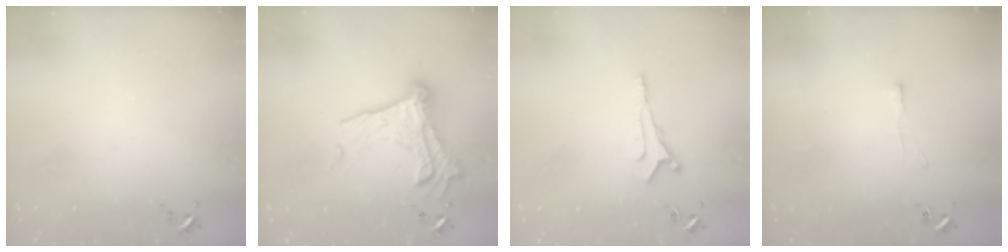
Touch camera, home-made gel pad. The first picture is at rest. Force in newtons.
{"total": 20.9, "press": 20.8, "slide": 1.7}
{"total": 7.1, "press": 7.0, "slide": 0.8}
{"total": 3.3, "press": 3.3, "slide": 0.3}